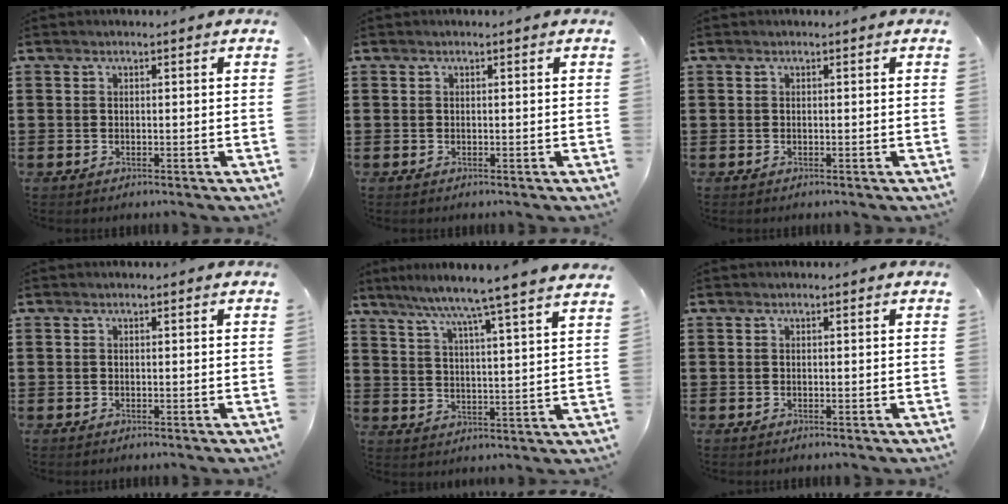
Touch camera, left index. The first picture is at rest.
{"total": 0.0}
{"total": 0.0}
{"total": 0.0}
{"total": 6.6, "force": [5.7, -1.8, 2.6], "torque": [-0.076, -0.046, 0.090]}
{"total": 0.0}